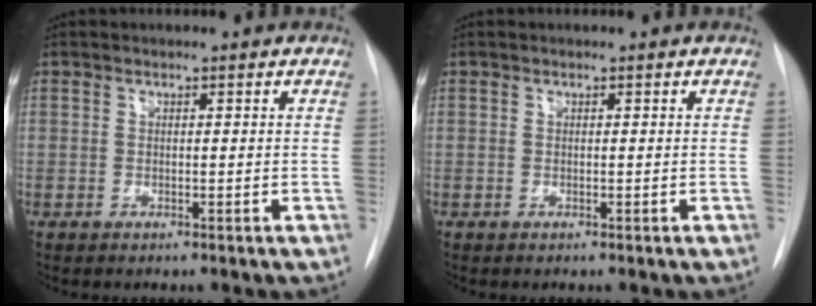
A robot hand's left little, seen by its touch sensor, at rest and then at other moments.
{"total": 0.0}